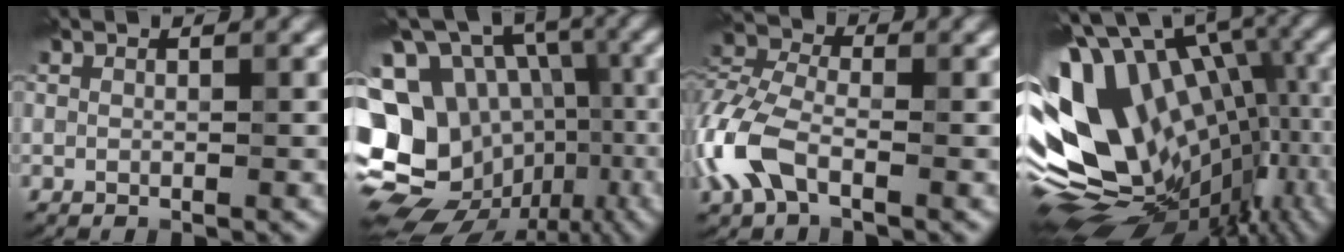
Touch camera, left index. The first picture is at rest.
{"total": 17.2, "force": [-4.0, 14.0, 9.3], "torque": [-0.189, 0.003, -0.032]}
{"total": 6.6, "force": [-2.8, 3.6, 4.8], "torque": [-0.126, 0.006, -0.074]}
{"total": 17.9, "force": [-0.4, 10.5, 14.5], "torque": [-0.248, -0.021, 0.010]}